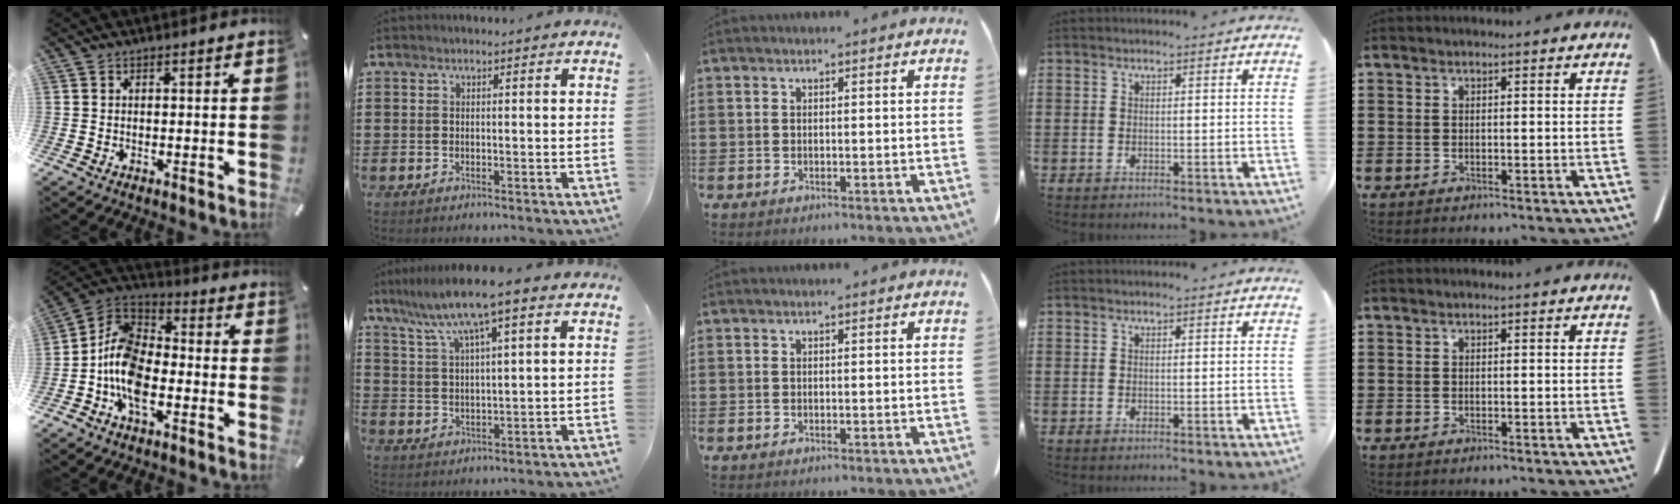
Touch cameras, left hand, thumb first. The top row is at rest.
{"thumb": {"total": 11.5, "force": [-5.9, 6.8, 7.2], "torque": [-0.165, 0.011, -0.119]}, "index": {"total": 8.7, "force": [5.7, 0.5, 6.5], "torque": [-0.141, -0.020, 0.097]}}